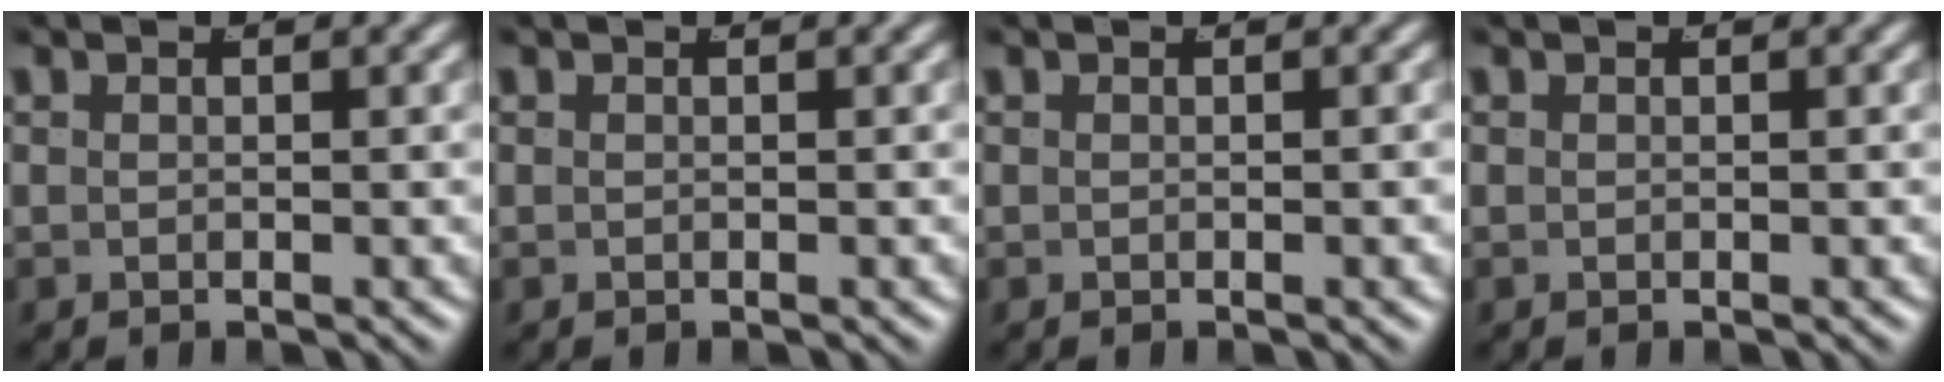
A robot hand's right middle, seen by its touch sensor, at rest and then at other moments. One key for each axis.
{"total": 0.0}
{"total": 0.0}
{"total": 0.0}